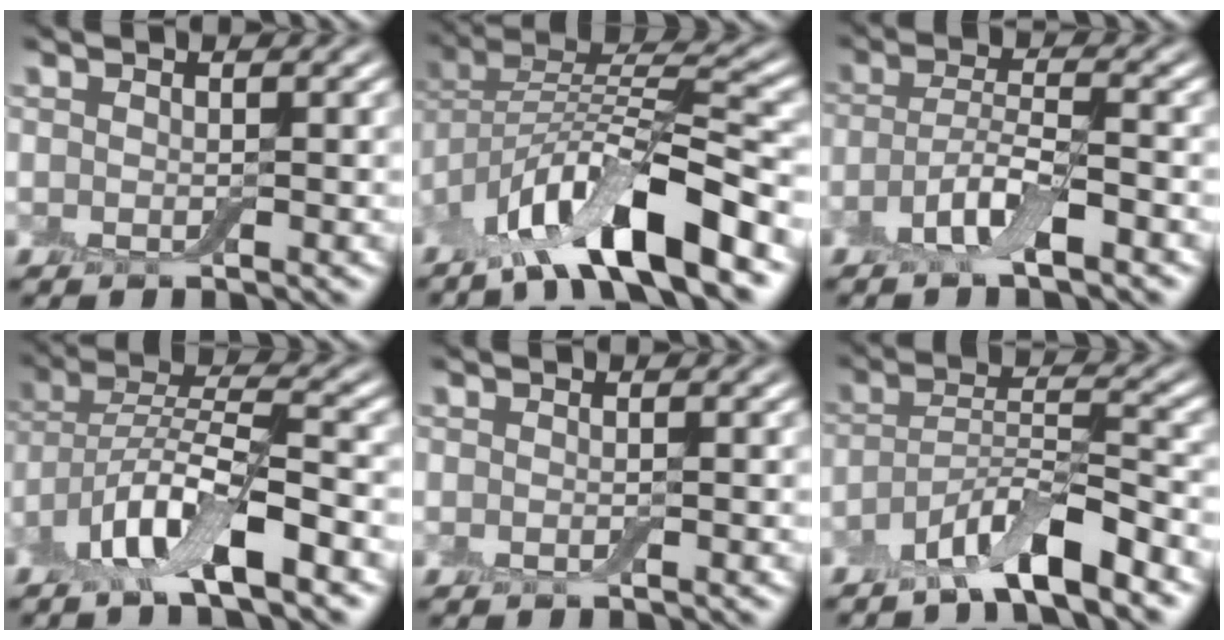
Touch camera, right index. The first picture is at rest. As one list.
[{"total": 10.7, "force": [-6.7, 2.7, 7.9], "torque": [-0.132, 0.013, -0.128]}, {"total": 4.5, "force": [-2.6, 1.1, 3.5], "torque": [-0.072, 0.002, -0.056]}, {"total": 8.0, "force": [-4.3, 2.3, 6.3], "torque": [-0.119, 0.008, -0.090]}, {"total": 0.0}, {"total": 6.0, "force": [-4.3, 1.1, 4.1], "torque": [-0.072, 0.006, -0.080]}]